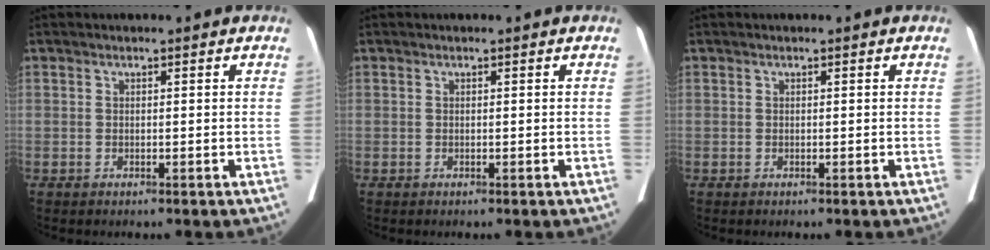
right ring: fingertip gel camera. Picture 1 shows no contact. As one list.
[{"total": 0.0}, {"total": 0.0}]